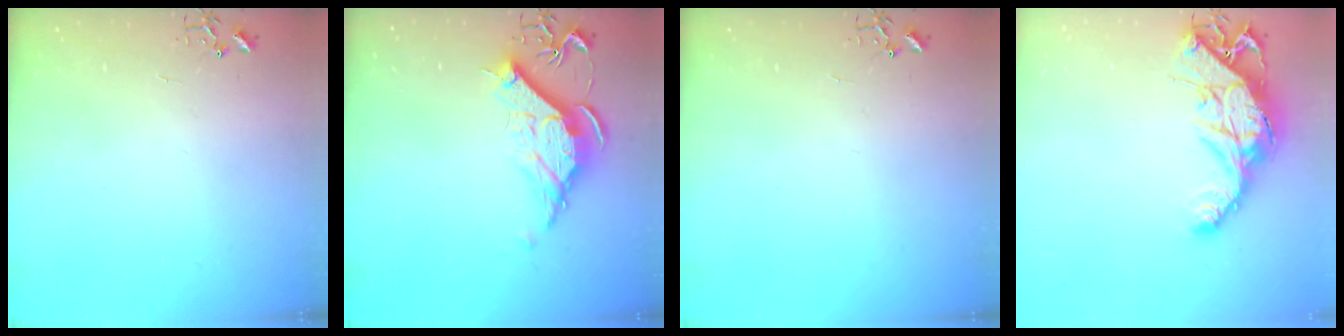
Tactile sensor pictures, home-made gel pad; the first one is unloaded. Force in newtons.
{"total": 10.8, "press": 10.8, "slide": 0.3}
{"total": 0.0}
{"total": 16.1, "press": 16.0, "slide": 1.6}